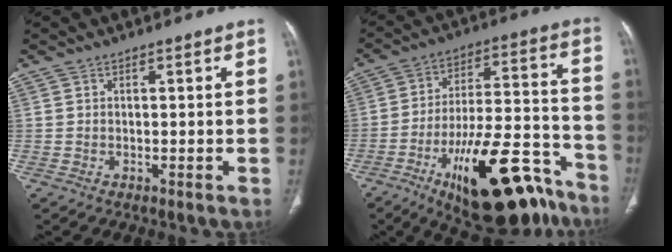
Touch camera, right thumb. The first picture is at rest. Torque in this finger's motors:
{"motor_torque": [3.69, 1.30, 1.37, -1.40, 0.31]}